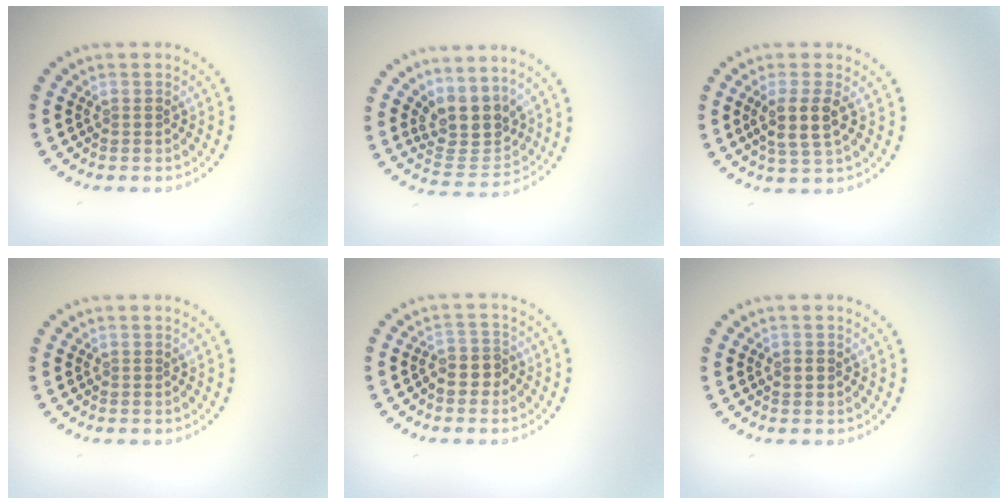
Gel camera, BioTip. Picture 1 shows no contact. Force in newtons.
{"total": 4.0, "press": 3.5, "slide": 2.1}
{"total": 2.9, "press": 2.5, "slide": 1.5}
{"total": 0.0}
{"total": 2.5, "press": 2.2, "slide": 1.1}
{"total": 1.3, "press": 1.3, "slide": 0.1}